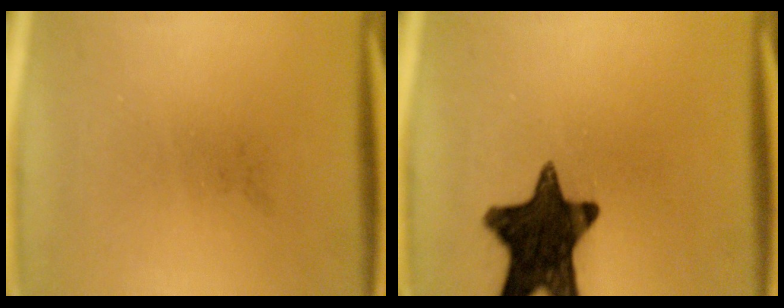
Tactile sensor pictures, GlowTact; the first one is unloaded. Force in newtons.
{"total": 15.3}